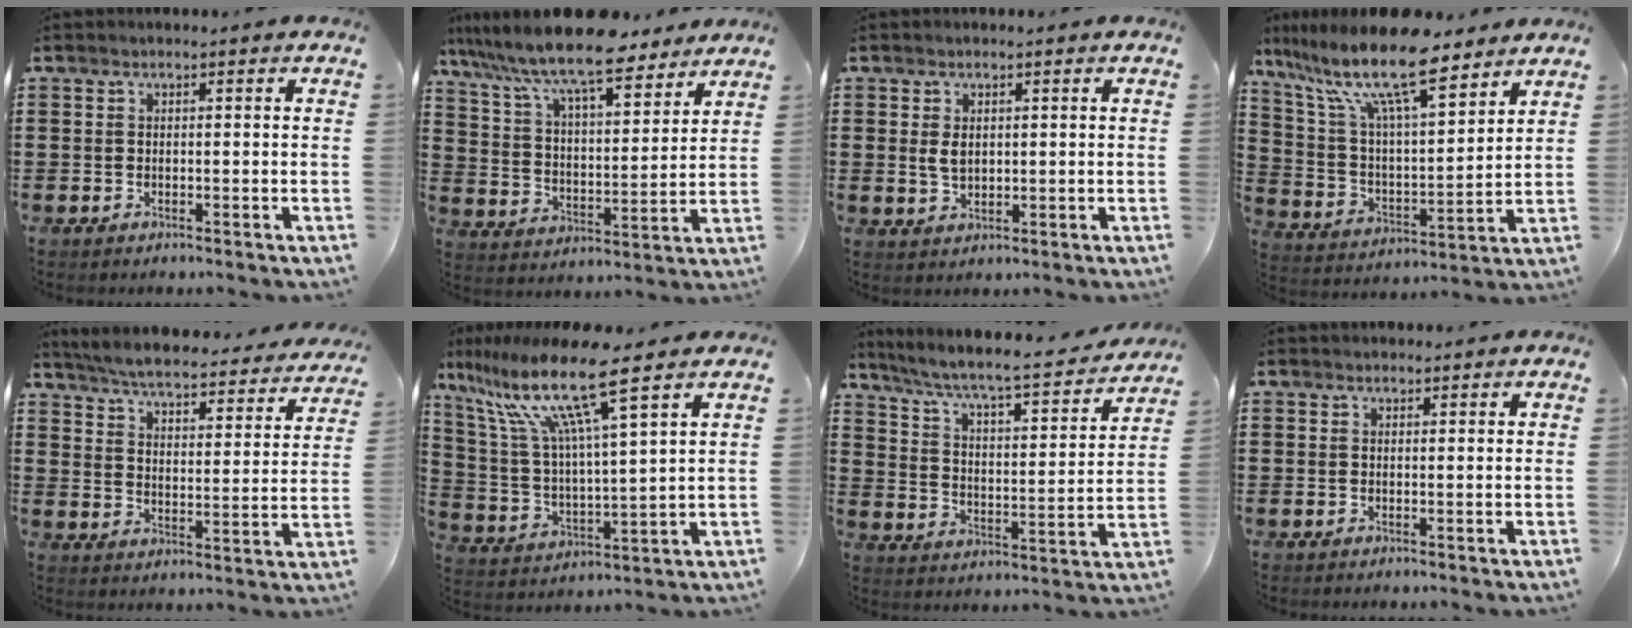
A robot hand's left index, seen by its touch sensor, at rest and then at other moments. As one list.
[{"total": 10.9, "force": [9.3, 1.7, 5.4], "torque": [-0.140, -0.045, 0.159]}, {"total": 2.8, "force": [0.7, 1.6, 2.1], "torque": [-0.054, 0.001, 0.011]}, {"total": 14.5, "force": [10.8, 3.0, 9.2], "torque": [-0.209, -0.049, 0.185]}, {"total": 5.1, "force": [4.9, -0.2, 1.4], "torque": [-0.053, -0.037, 0.079]}, {"total": 12.4, "force": [9.1, 0.6, 8.4], "torque": [-0.195, -0.056, 0.147]}, {"total": 6.5, "force": [5.4, 0.2, 3.7], "torque": [-0.094, -0.042, 0.082]}, {"total": 0.8, "force": [0.8, 0.3, 0.1], "torque": [-0.004, 0.000, 0.016]}]